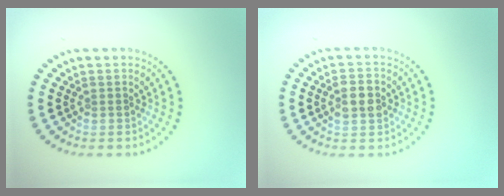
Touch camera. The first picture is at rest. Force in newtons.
{"total": 2.9, "press": 2.9, "slide": 0.2}